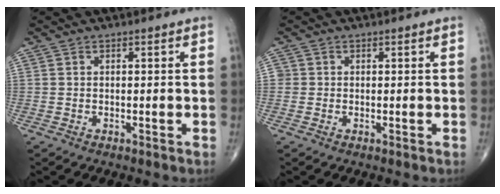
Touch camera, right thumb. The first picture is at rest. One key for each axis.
{"total": 1.1, "fx": -0.1, "fy": 1.1, "fz": 0.1, "tx": 0.007, "ty": 0.004, "tz": -0.003}